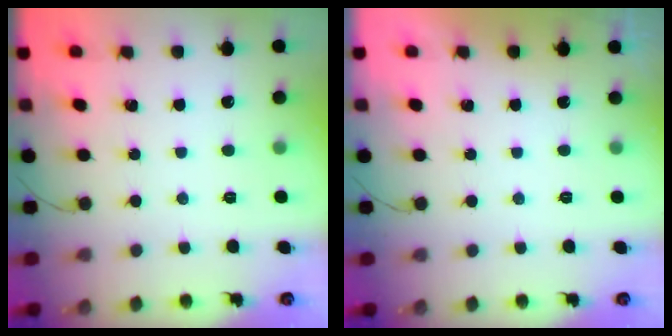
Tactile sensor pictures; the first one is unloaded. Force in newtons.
{"total": 0.0}